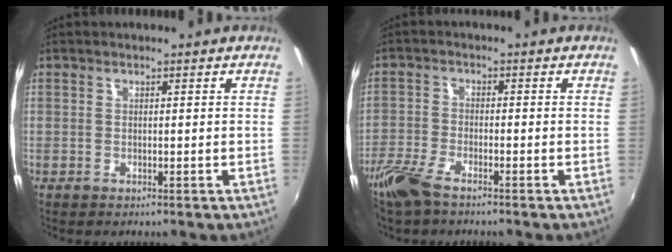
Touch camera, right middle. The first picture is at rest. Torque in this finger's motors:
{"motor_torque": [0.34, -0.32, 0.08, 0.05]}